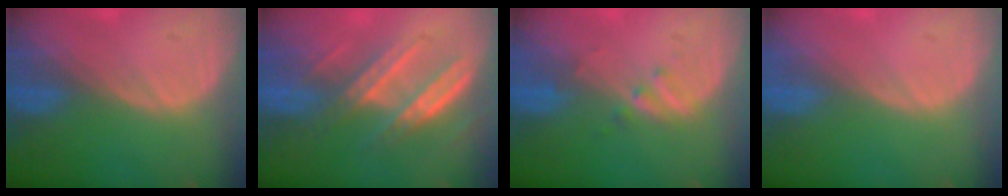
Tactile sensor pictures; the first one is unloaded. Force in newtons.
{"total": 7.3, "press": 6.8, "slide": 2.8}
{"total": 1.9, "press": 1.9, "slide": 0.3}
{"total": 0.0}